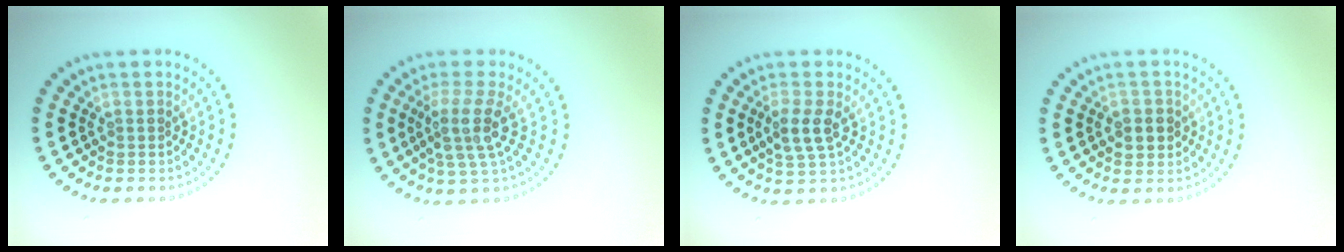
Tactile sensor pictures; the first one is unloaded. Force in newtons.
{"total": 3.8, "press": 2.8, "slide": 2.6}
{"total": 2.7, "press": 2.6, "slide": 0.7}
{"total": 2.3, "press": 2.2, "slide": 0.6}